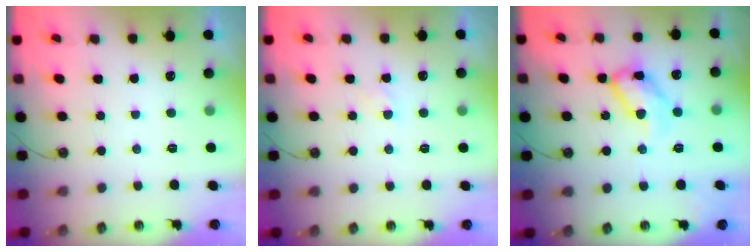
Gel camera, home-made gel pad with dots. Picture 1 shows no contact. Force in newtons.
{"total": 2.2, "press": 2.2, "slide": 0.3}
{"total": 13.0, "press": 13.0, "slide": 0.5}